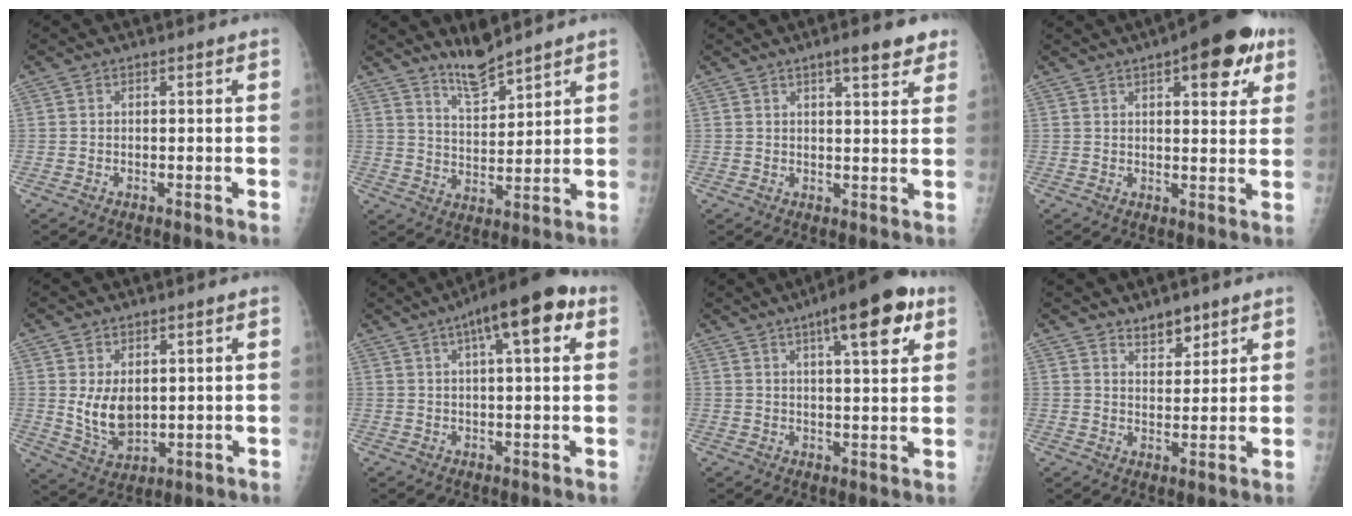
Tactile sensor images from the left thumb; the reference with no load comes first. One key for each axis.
{"total": 6.6, "fx": 5.9, "fy": 1.0, "fz": 2.8, "tx": -0.043, "ty": -0.049, "tz": 0.112}
{"total": 6.2, "fx": 4.1, "fy": 1.6, "fz": 4.5, "tx": -0.045, "ty": -0.017, "tz": 0.051}
{"total": 12.2, "fx": 6.0, "fy": 4.6, "fz": 9.6, "tx": -0.089, "ty": -0.011, "tz": 0.069}
{"total": 7.3, "fx": 1.1, "fy": 4.7, "fz": 5.4, "tx": -0.077, "ty": -0.021, "tz": 0.039}
{"total": 12.3, "fx": 5.3, "fy": 3.6, "fz": 10.5, "tx": -0.139, "ty": 0.012, "tz": 0.068}
{"total": 12.1, "fx": 6.1, "fy": 3.1, "fz": 10.0, "tx": -0.124, "ty": -0.016, "tz": 0.081}
{"total": 4.9, "fx": 3.5, "fy": 2.5, "fz": 2.2, "tx": -0.009, "ty": -0.026, "tz": 0.058}